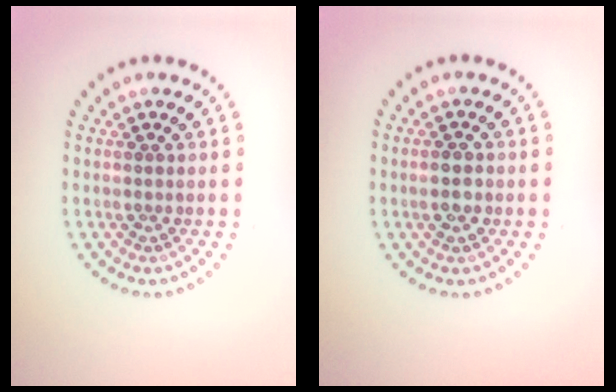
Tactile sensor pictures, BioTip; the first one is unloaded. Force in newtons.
{"total": 1.9, "press": 1.8, "slide": 0.4}